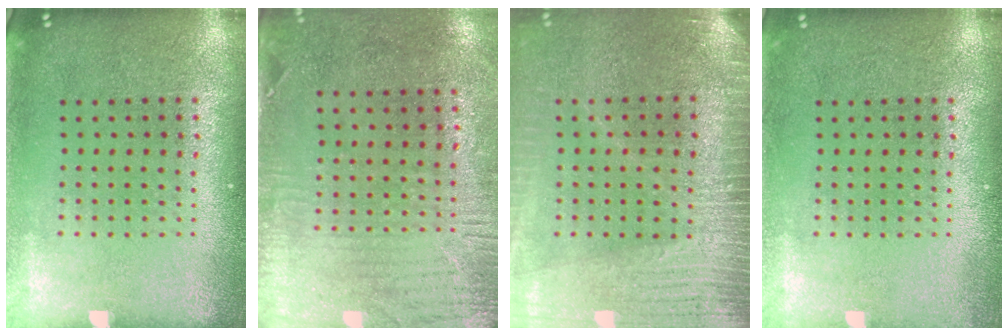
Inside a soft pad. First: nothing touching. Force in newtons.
{"total": 2.9, "press": 2.4, "slide": 1.7}
{"total": 3.6, "press": 3.2, "slide": 1.7}
{"total": 0.9, "press": 0.8, "slide": 0.2}